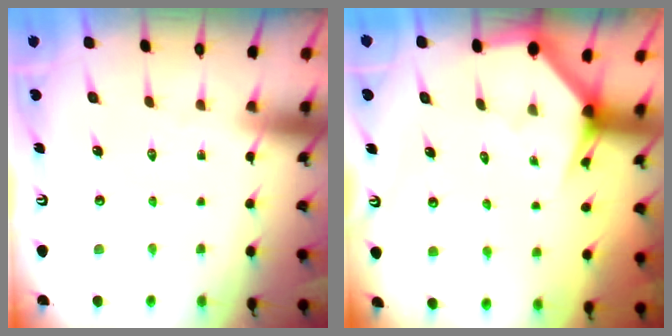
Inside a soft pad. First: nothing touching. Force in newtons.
{"total": 2.9, "press": 2.9, "slide": 0.1}